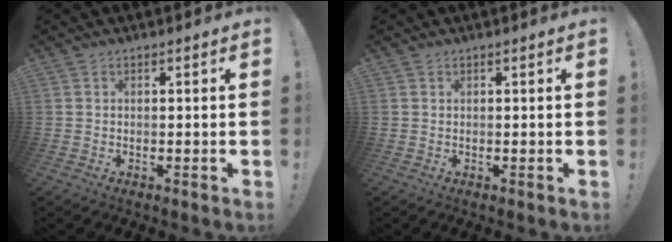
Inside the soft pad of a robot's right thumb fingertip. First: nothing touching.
{"total": 0.0}